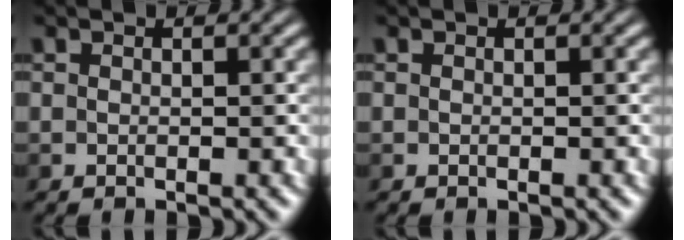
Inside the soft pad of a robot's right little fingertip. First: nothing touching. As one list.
[{"total": 0.0}]